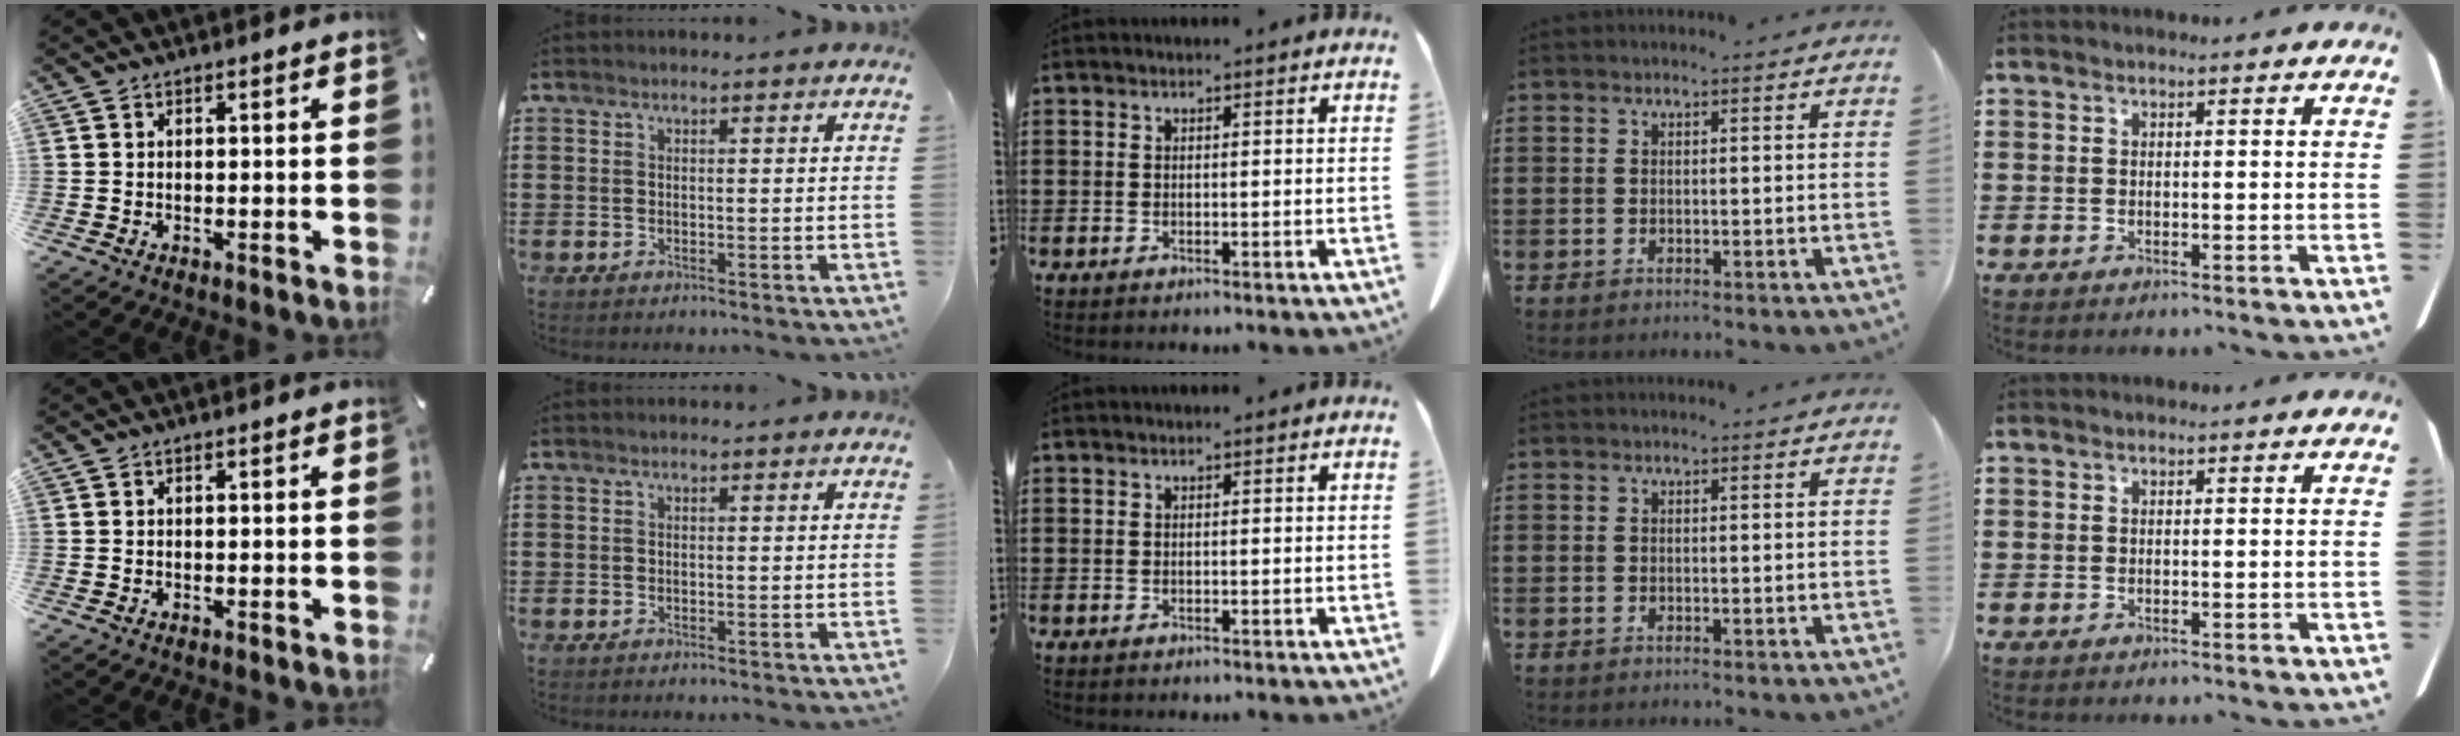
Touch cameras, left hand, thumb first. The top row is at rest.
{}